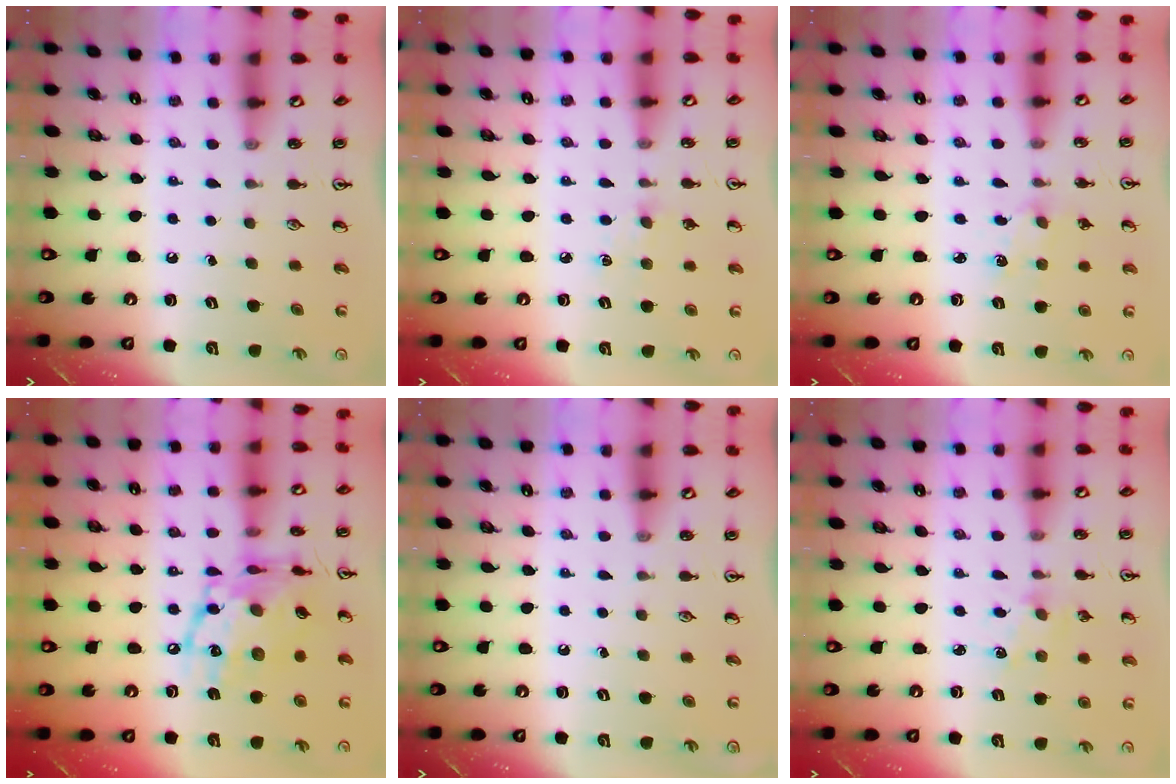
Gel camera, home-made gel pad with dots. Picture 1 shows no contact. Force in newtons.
{"total": 5.2, "press": 5.2, "slide": 0.8}
{"total": 2.5, "press": 2.4, "slide": 0.4}
{"total": 16.4, "press": 16.3, "slide": 1.5}
{"total": 0.0}
{"total": 1.8, "press": 1.7, "slide": 0.5}